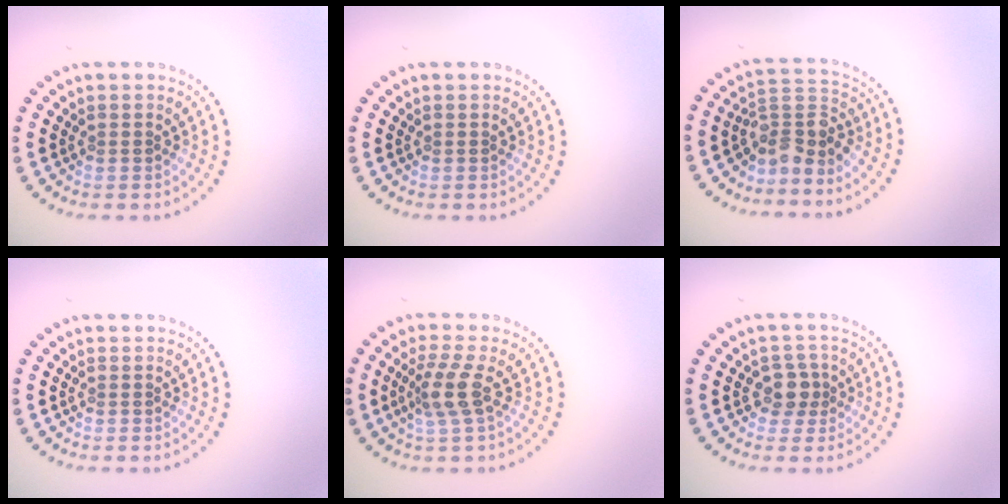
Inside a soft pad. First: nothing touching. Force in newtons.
{"total": 0.0}
{"total": 3.3, "press": 2.6, "slide": 2.1}
{"total": 0.0}
{"total": 2.9, "press": 2.3, "slide": 1.8}
{"total": 2.0, "press": 1.7, "slide": 1.0}